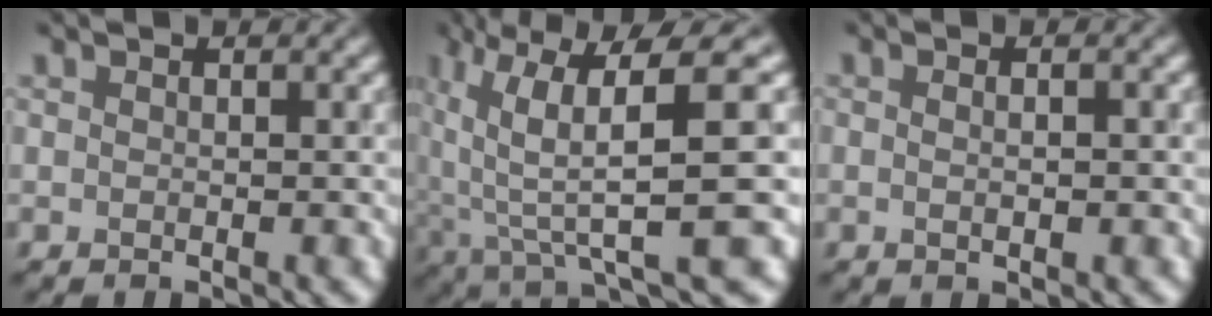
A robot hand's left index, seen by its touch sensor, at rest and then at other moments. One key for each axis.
{"total": 8.8, "fx": 1.8, "fy": 1.6, "fz": 8.4, "tx": -0.142, "ty": 0.007, "tz": 0.043}
{"total": 2.7, "fx": 0.7, "fy": 1.6, "fz": 2.1, "tx": -0.004, "ty": 0.024, "tz": -0.018}